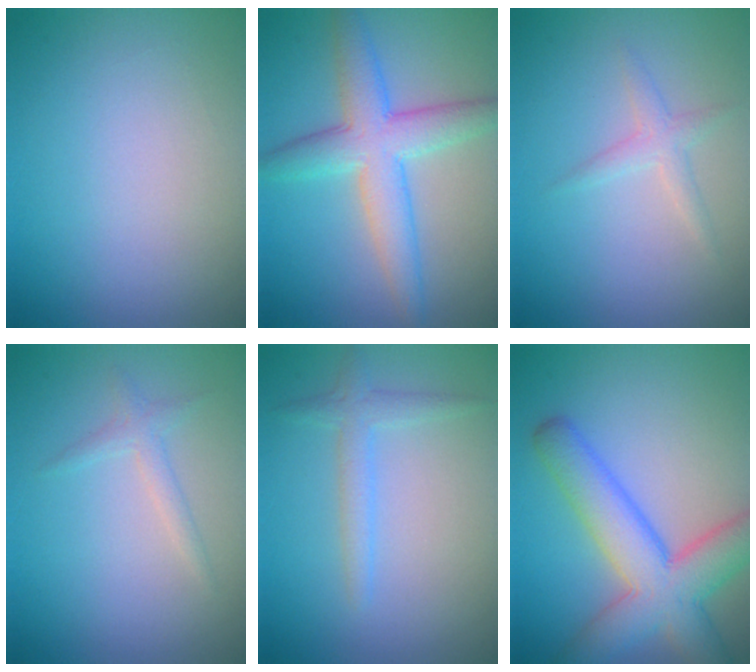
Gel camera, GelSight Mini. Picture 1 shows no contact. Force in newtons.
{"total": 5.6, "press": 5.6, "slide": 0.1}
{"total": 1.6, "press": 1.6, "slide": 0.0}
{"total": 1.3, "press": 1.3, "slide": 0.0}
{"total": 1.9, "press": 1.9, "slide": 0.1}
{"total": 7.6, "press": 7.6, "slide": 0.4}